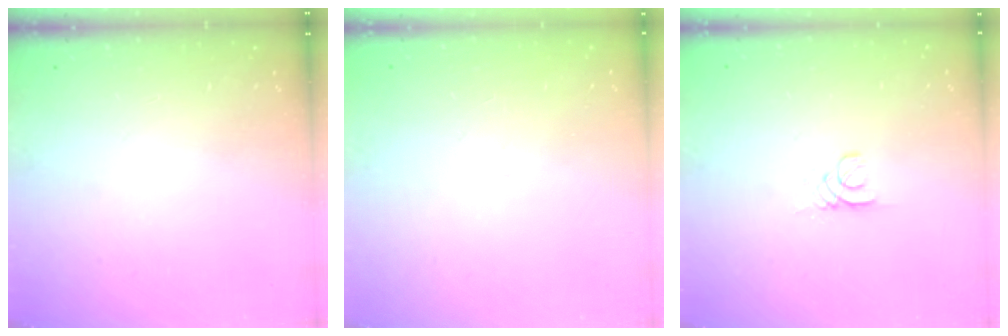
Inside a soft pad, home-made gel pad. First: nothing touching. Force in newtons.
{"total": 0.9, "press": 0.9, "slide": 0.2}
{"total": 1.8, "press": 1.8, "slide": 0.2}